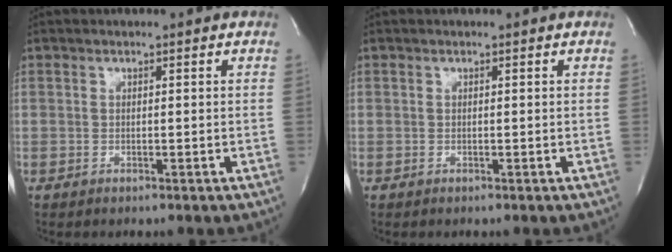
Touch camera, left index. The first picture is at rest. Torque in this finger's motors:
{"motor_torque": [0.00, 0.00, 0.00, 0.00]}